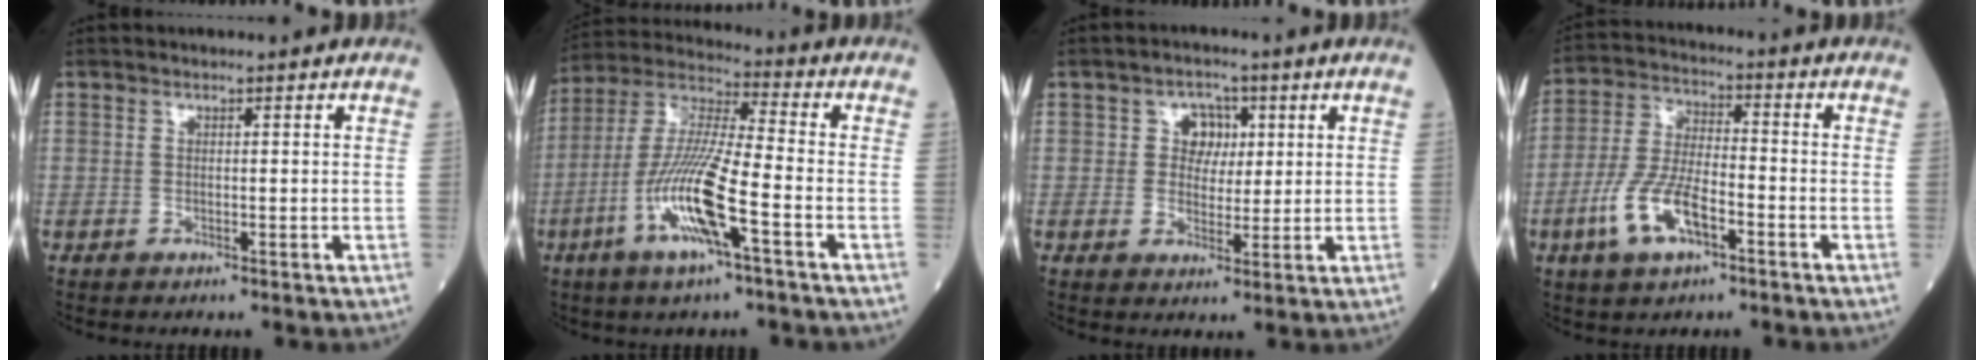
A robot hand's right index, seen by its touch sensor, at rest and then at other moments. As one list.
[{"total": 14.0, "force": [-5.1, 1.2, 12.9], "torque": [-0.269, -0.006, -0.102]}, {"total": 4.3, "force": [1.2, 3.5, 2.3], "torque": [-0.029, 0.009, 0.020]}, {"total": 10.0, "force": [-4.3, 3.4, 8.3], "torque": [-0.181, 0.000, -0.082]}]